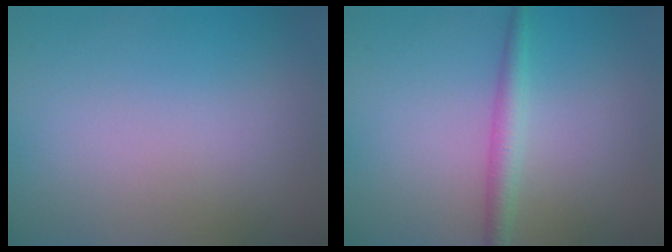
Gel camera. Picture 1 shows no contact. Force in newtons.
{"total": 2.2, "press": 2.2, "slide": 0.1}